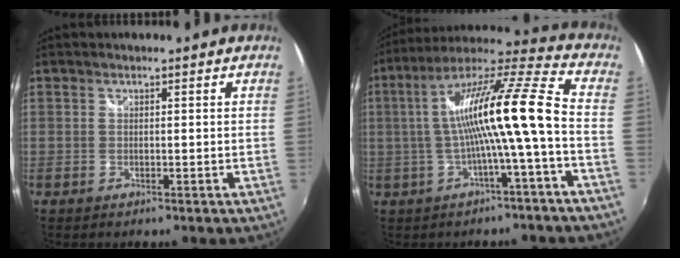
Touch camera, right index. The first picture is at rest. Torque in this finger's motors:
{"motor_torque": [1.63, -0.45, 1.05, 0.21]}